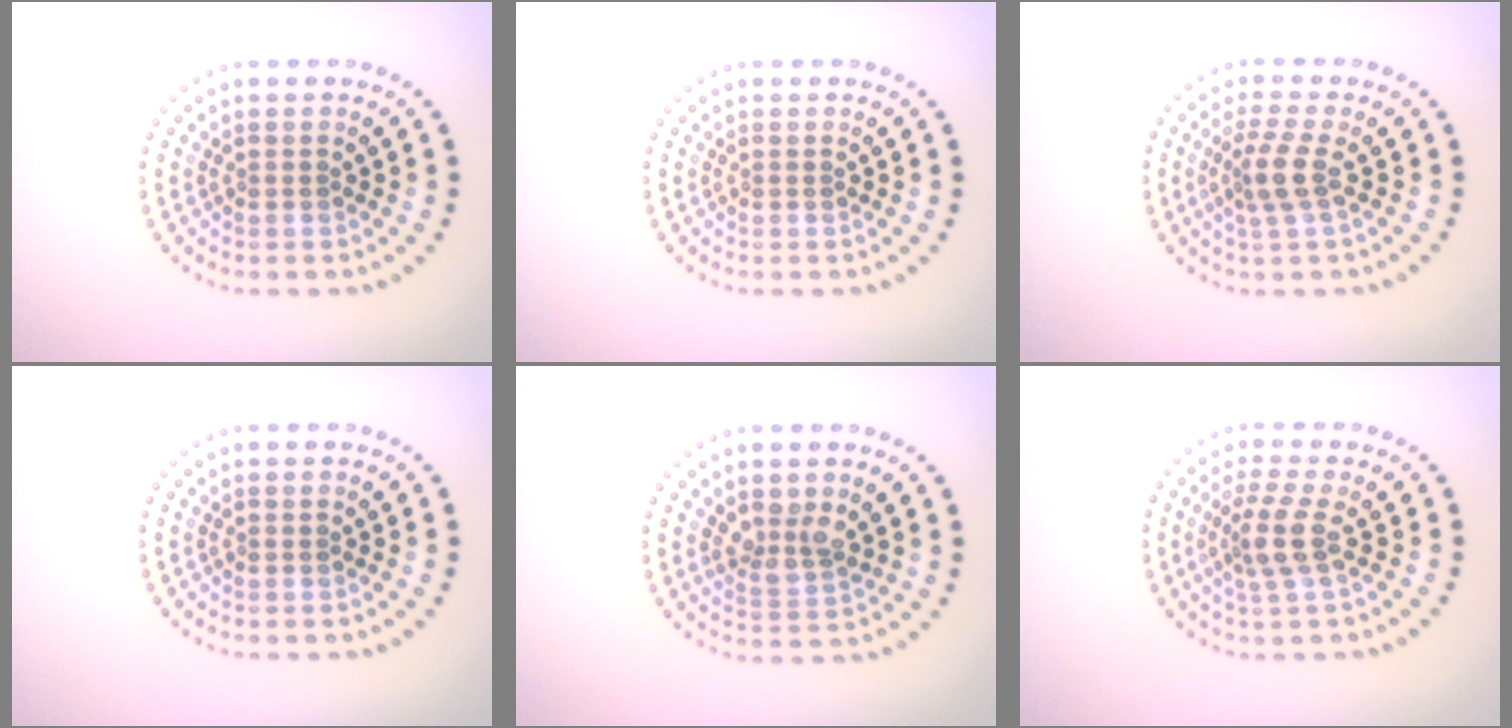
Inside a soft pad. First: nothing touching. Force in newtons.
{"total": 0.0}
{"total": 2.7, "press": 2.1, "slide": 1.8}
{"total": 0.0}
{"total": 2.6, "press": 2.2, "slide": 1.4}
{"total": 3.0, "press": 2.3, "slide": 1.9}